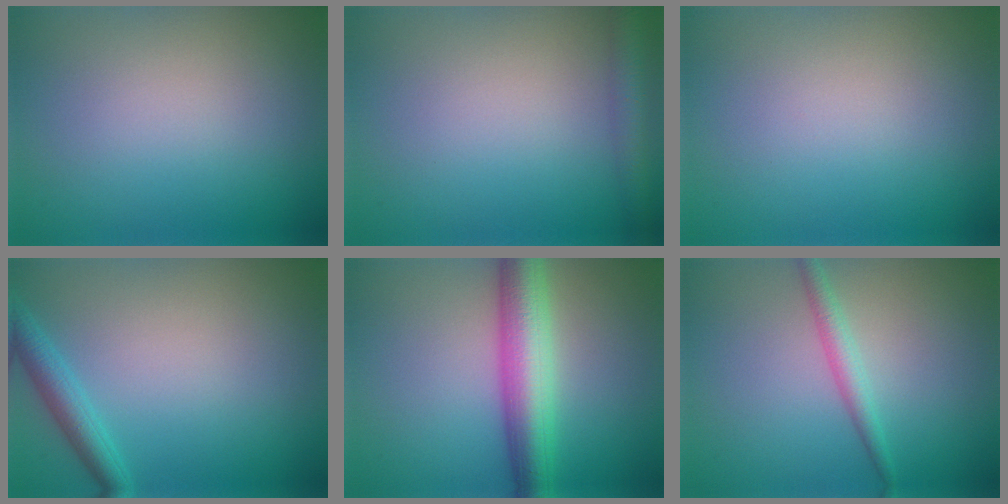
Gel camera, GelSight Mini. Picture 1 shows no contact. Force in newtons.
{"total": 2.6, "press": 2.6, "slide": 0.1}
{"total": 0.0}
{"total": 2.7, "press": 2.7, "slide": 0.1}
{"total": 6.5, "press": 6.5, "slide": 0.2}
{"total": 1.9, "press": 1.9, "slide": 0.0}